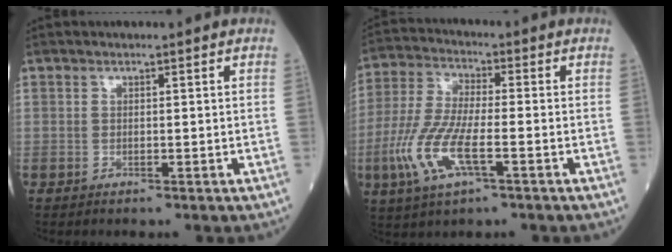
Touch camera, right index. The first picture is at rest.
{"total": 10.8, "force": [-3.7, 2.6, 9.8], "torque": [-0.224, -0.012, -0.071]}